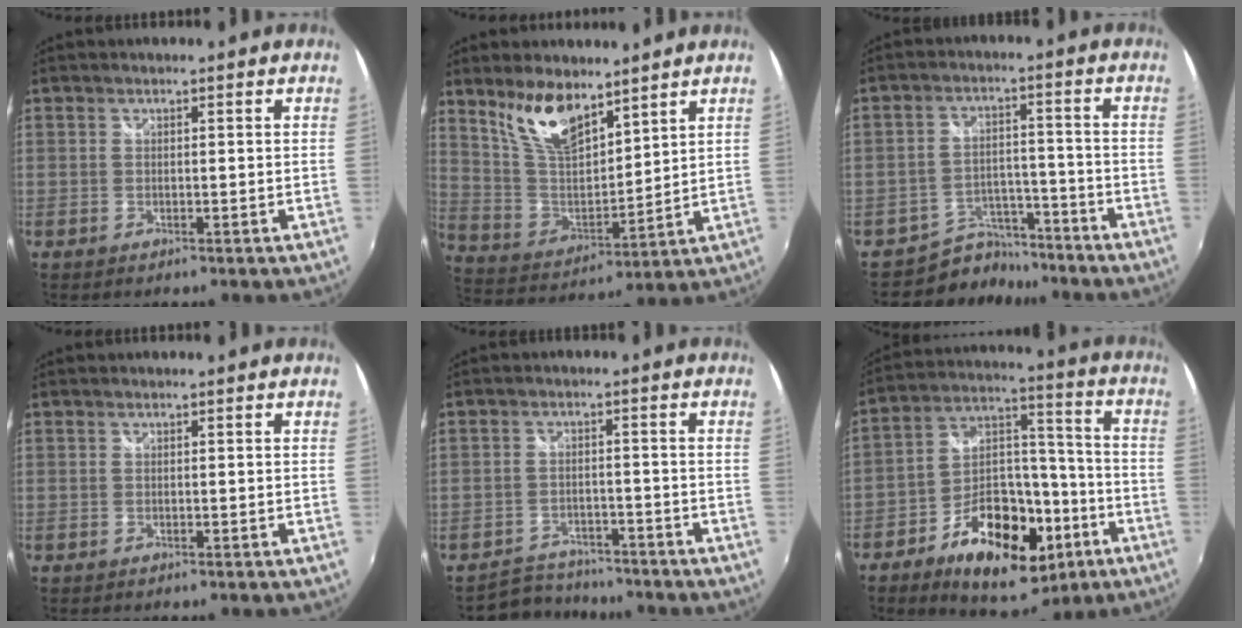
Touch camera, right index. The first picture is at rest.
{"total": 12.9, "force": [9.0, 5.2, 7.7], "torque": [-0.152, 0.002, 0.185]}
{"total": 7.1, "force": [-6.1, 3.4, -0.7], "torque": [0.002, 0.025, -0.099]}
{"total": 0.0}
{"total": 5.7, "force": [-5.0, 2.8, -0.4], "torque": [-0.010, 0.014, -0.081]}
{"total": 20.1, "force": [-9.6, 10.9, 13.9], "torque": [-0.240, 0.029, -0.139]}